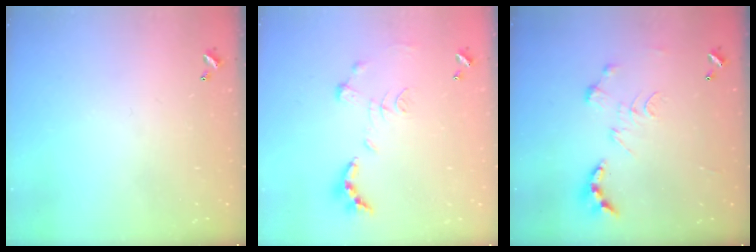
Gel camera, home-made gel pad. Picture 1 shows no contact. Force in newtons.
{"total": 1.1, "press": 1.0, "slide": 0.4}
{"total": 0.0}